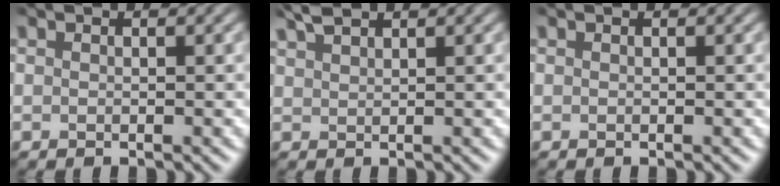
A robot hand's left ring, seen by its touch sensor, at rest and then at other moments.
{"total": 2.1, "force": [1.8, 0.3, 1.0], "torque": [-0.023, 0.011, 0.040]}
{"total": 0.0}